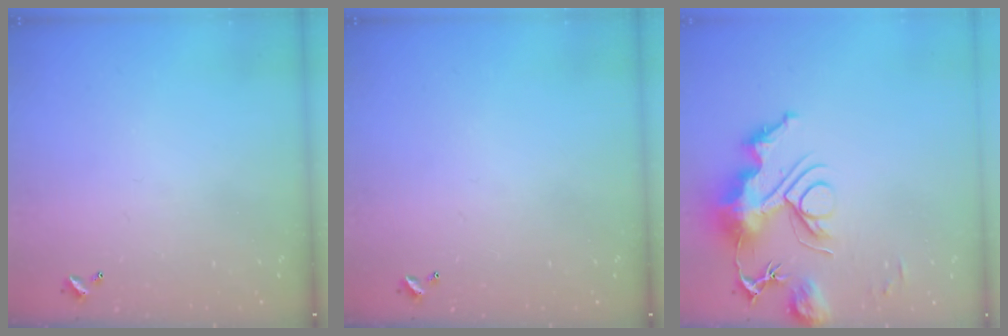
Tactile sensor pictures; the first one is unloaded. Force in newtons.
{"total": 0.0}
{"total": 13.8, "press": 13.7, "slide": 0.8}